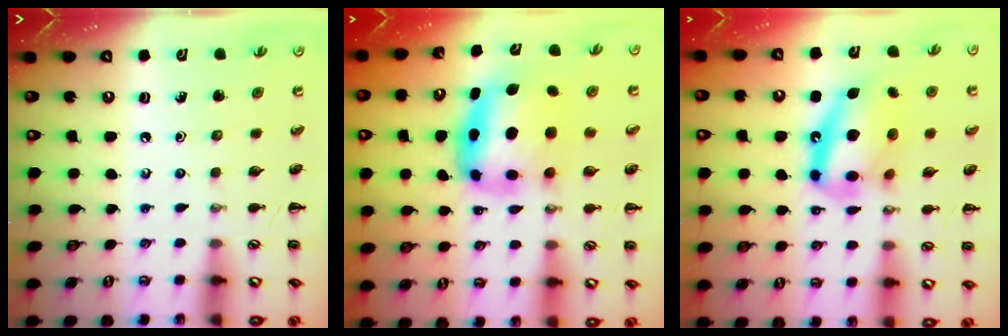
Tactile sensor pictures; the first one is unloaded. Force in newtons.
{"total": 6.4, "press": 6.2, "slide": 1.4}
{"total": 16.1, "press": 15.6, "slide": 3.8}